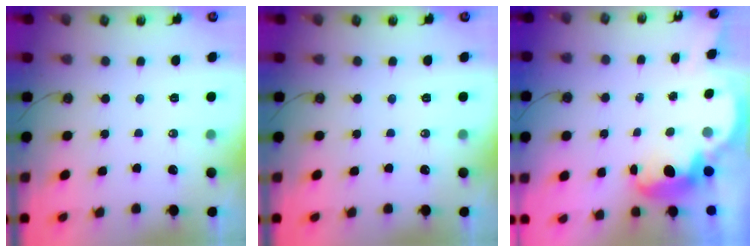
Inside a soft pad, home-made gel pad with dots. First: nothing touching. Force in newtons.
{"total": 0.0}
{"total": 3.9, "press": 3.8, "slide": 0.6}